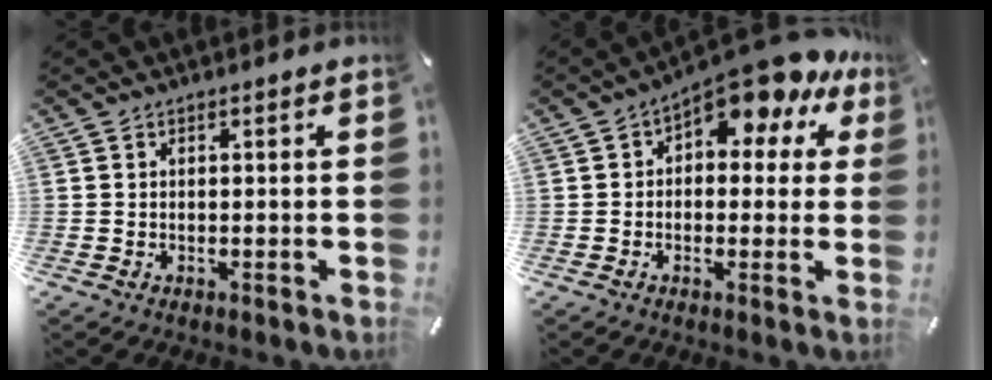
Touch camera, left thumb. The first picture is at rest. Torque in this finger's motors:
{"motor_torque": [2.30, 2.19, 0.59, -0.51, 0.09]}